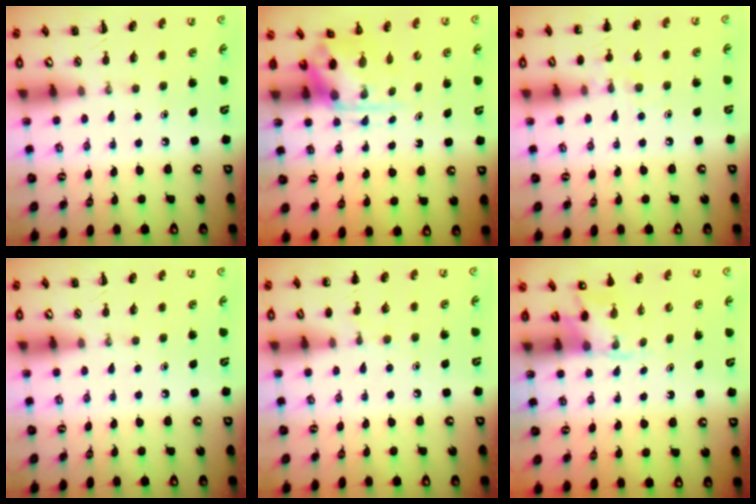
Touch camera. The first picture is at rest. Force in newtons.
{"total": 5.5, "press": 5.4, "slide": 0.9}
{"total": 7.9, "press": 7.6, "slide": 2.0}
{"total": 0.0}
{"total": 4.5, "press": 4.2, "slide": 1.6}
{"total": 2.5, "press": 2.3, "slide": 1.0}